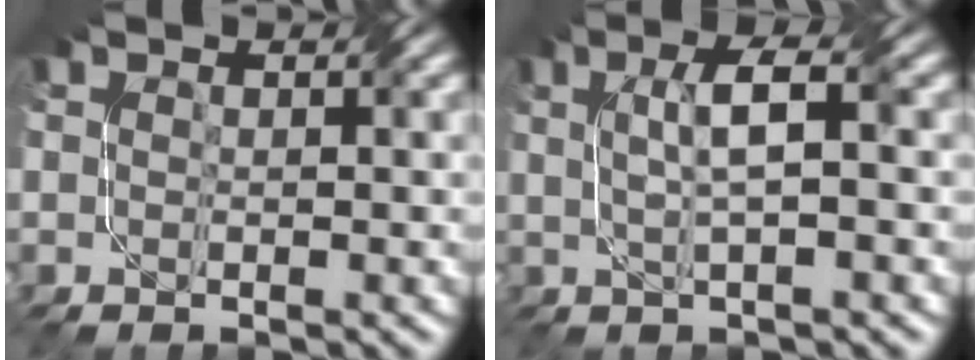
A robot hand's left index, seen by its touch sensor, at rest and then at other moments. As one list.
[{"total": 3.9, "force": [0.6, 0.8, 3.7], "torque": [-0.068, 0.010, 0.011]}]